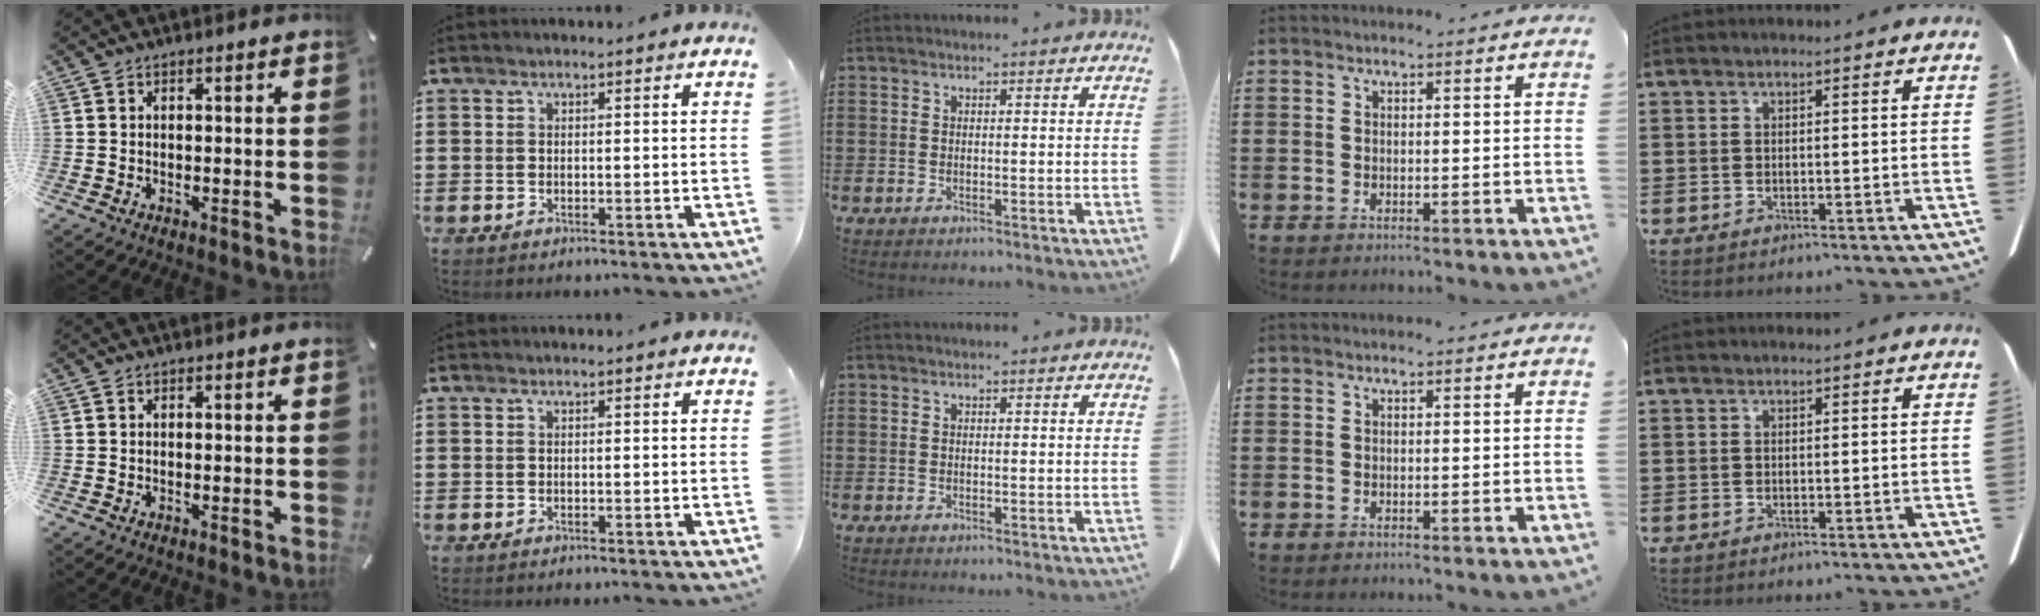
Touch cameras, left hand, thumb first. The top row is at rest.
{}